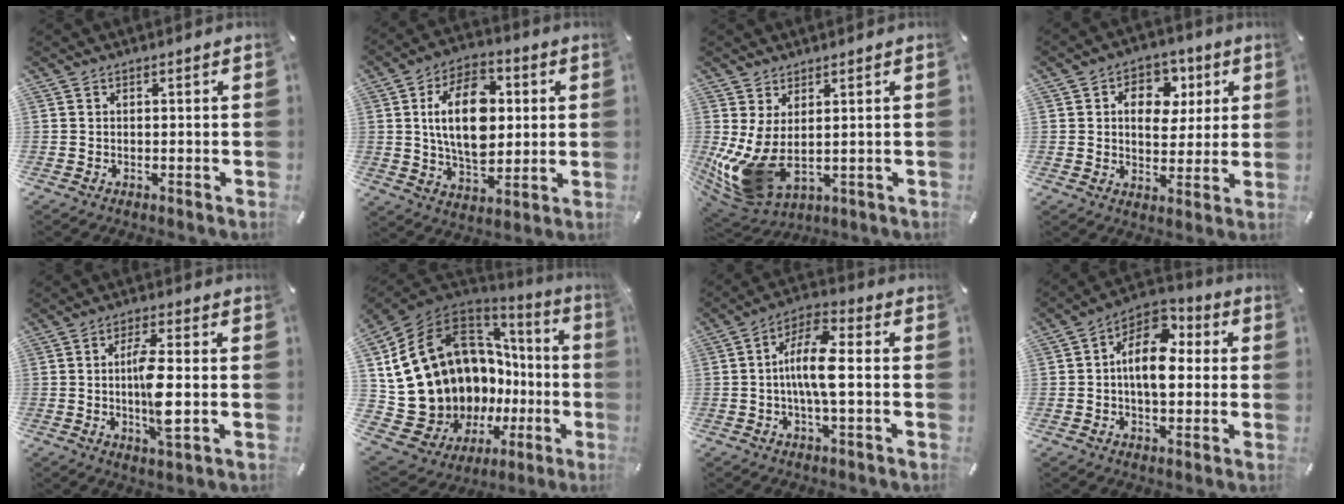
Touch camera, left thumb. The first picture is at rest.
{"total": 16.5, "force": [2.3, 10.5, 12.5], "torque": [-0.239, 0.006, 0.037]}
{"total": 10.4, "force": [-0.9, 5.9, 8.5], "torque": [-0.191, -0.018, -0.006]}
{"total": 10.1, "force": [2.9, 8.0, 5.4], "torque": [-0.065, -0.009, 0.047]}
{"total": 8.9, "force": [-0.5, 2.0, 8.6], "torque": [-0.169, -0.009, -0.011]}
{"total": 18.7, "force": [1.0, 14.2, 12.1], "torque": [-0.205, -0.083, 0.085]}
{"total": 11.2, "force": [-0.8, 3.6, 10.5], "torque": [-0.209, 0.003, -0.017]}
{"total": 12.4, "force": [1.2, 8.3, 9.1], "torque": [-0.158, -0.012, 0.021]}